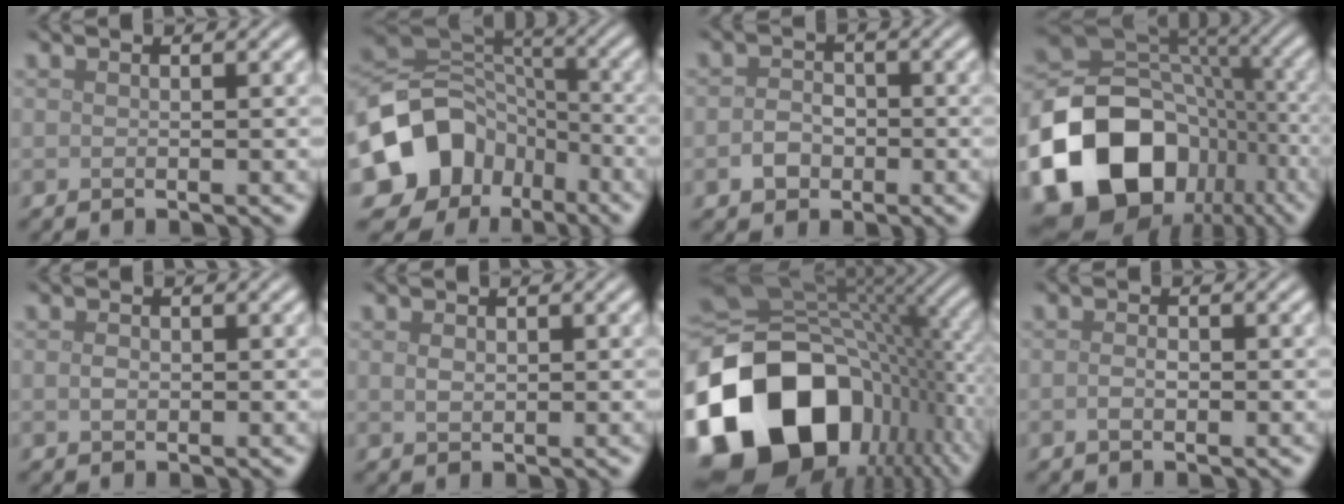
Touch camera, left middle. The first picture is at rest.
{"total": 10.2, "force": [-4.9, 7.9, 4.1], "torque": [-0.071, 0.002, -0.101]}
{"total": 2.2, "force": [-0.9, 1.8, 1.0], "torque": [-0.017, 0.000, -0.021]}
{"total": 16.6, "force": [-7.0, 12.4, 8.5], "torque": [-0.168, -0.021, -0.121]}
{"total": 0.9, "force": [0.0, 0.7, 0.6], "torque": [-0.013, -0.002, -0.002]}
{"total": 1.1, "force": [0.3, 0.8, 0.7], "torque": [-0.018, -0.001, 0.007]}
{"total": 19.5, "force": [-6.2, 13.5, 12.7], "torque": [-0.279, -0.037, -0.101]}
{"total": 1.0, "force": [-0.3, 0.6, 0.8], "torque": [-0.018, 0.000, -0.008]}